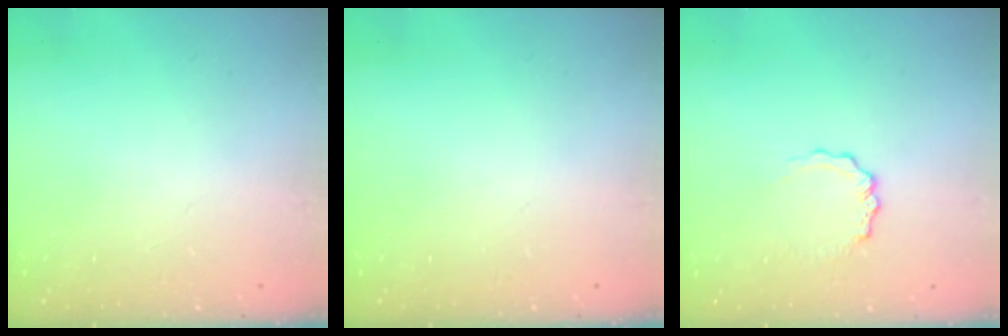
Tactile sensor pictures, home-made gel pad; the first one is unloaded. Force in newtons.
{"total": 0.0}
{"total": 3.9, "press": 3.8, "slide": 0.5}